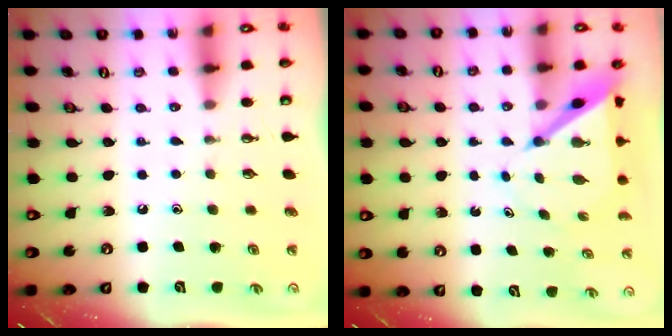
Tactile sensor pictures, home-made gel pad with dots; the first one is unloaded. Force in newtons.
{"total": 6.0, "press": 5.9, "slide": 0.6}